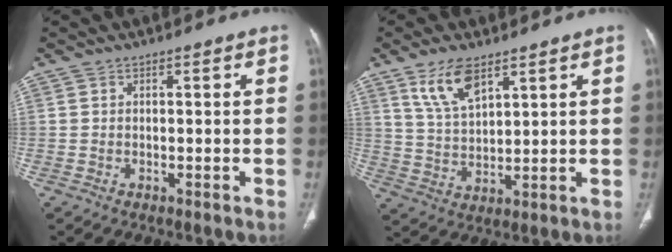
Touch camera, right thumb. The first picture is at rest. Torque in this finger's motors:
{"motor_torque": [-0.76, 0.79, 0.16, 0.20, 0.05]}